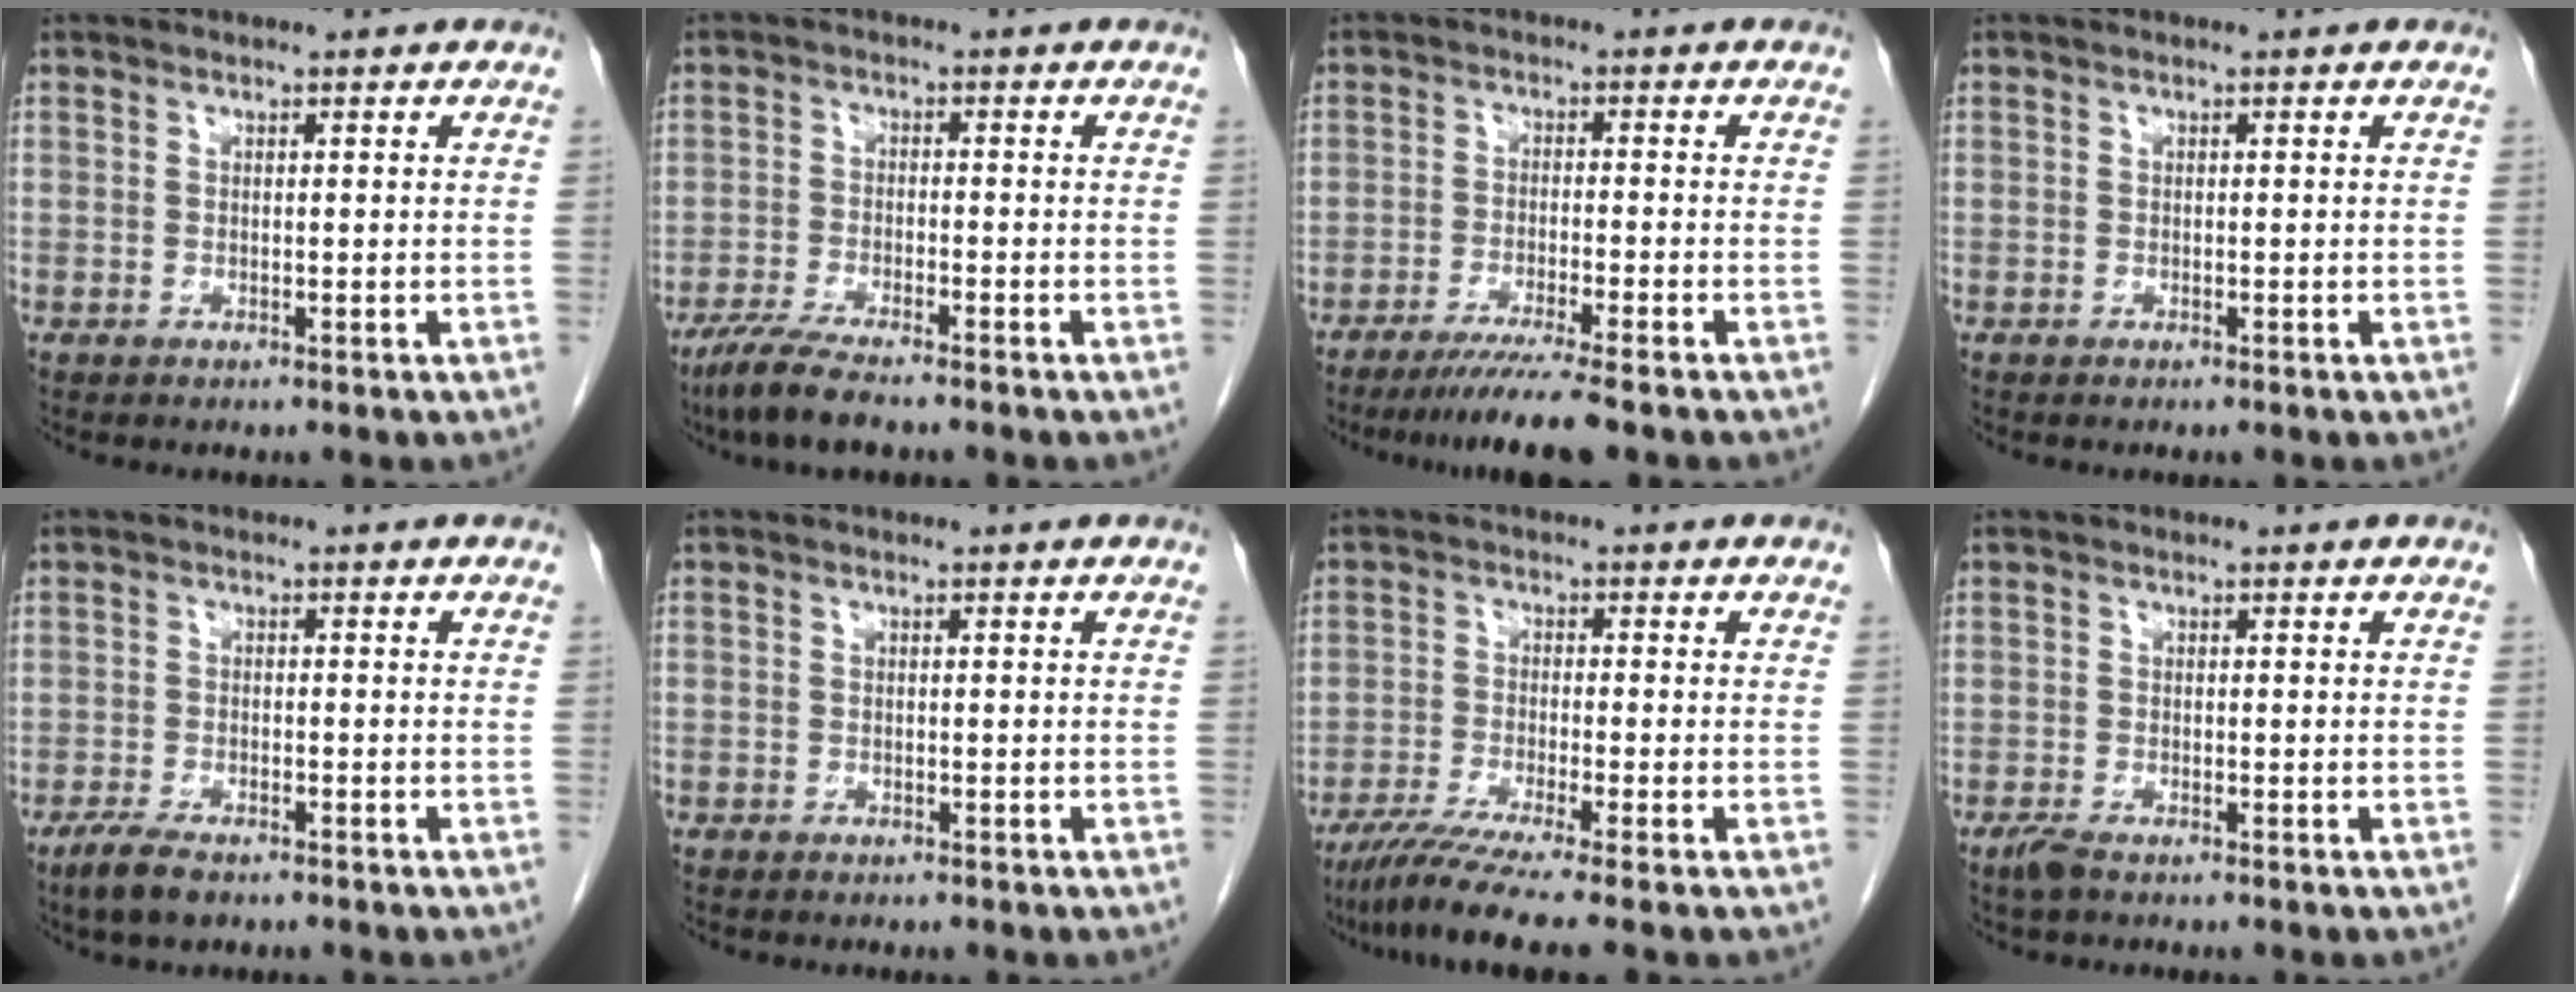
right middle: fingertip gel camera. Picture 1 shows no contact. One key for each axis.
{"total": 6.6, "fx": -5.2, "fy": 0.6, "fz": 4.1, "tx": -0.078, "ty": -0.019, "tz": -0.090}
{"total": 7.4, "fx": -5.9, "fy": -1.2, "fz": 4.3, "tx": -0.063, "ty": -0.024, "tz": -0.097}
{"total": 0.0}
{"total": 4.4, "fx": -3.2, "fy": 1.2, "fz": 2.8, "tx": -0.059, "ty": -0.008, "tz": -0.055}
{"total": 0.9, "fx": -0.7, "fy": 0.6, "fz": 0.1, "tx": -0.002, "ty": 0.003, "tz": -0.011}
{"total": 7.9, "fx": -6.2, "fy": -1.4, "fz": 4.7, "tx": -0.076, "ty": -0.030, "tz": -0.105}
{"total": 1.9, "fx": -1.4, "fy": 0.5, "fz": 1.2, "tx": -0.033, "ty": -0.005, "tz": -0.027}